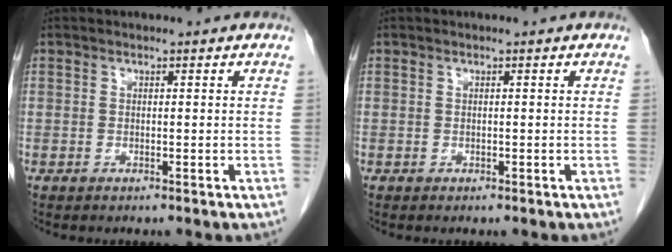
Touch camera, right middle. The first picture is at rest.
{"total": 0.0}